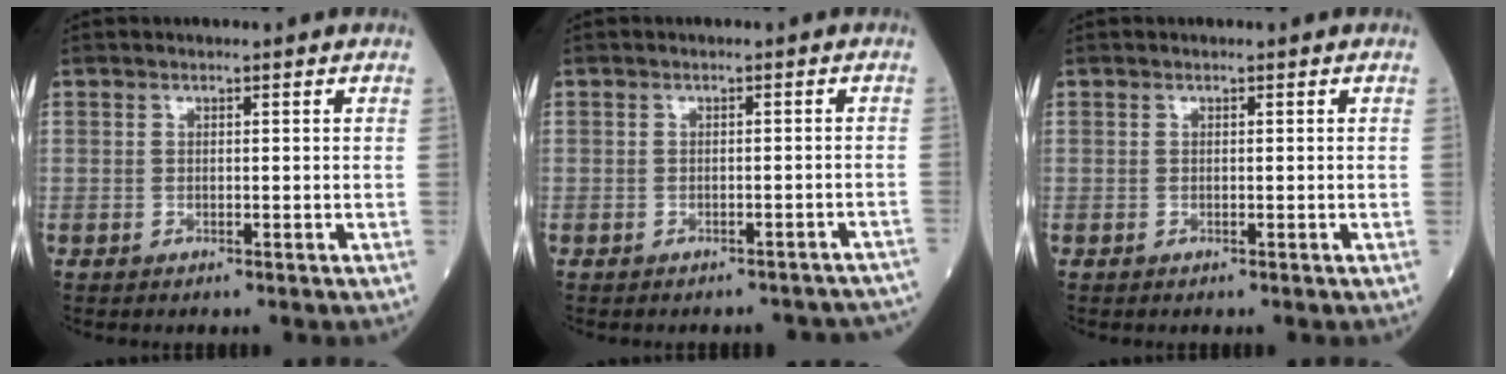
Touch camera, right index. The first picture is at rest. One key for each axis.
{"total": 8.4, "fx": -7.5, "fy": 3.5, "fz": 1.2, "tx": -0.002, "ty": 0.020, "tz": -0.072}
{"total": 0.0}